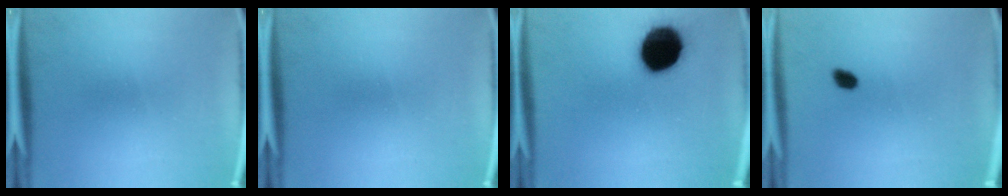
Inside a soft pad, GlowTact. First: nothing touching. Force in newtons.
{"total": 0.0}
{"total": 17.4}
{"total": 1.4}